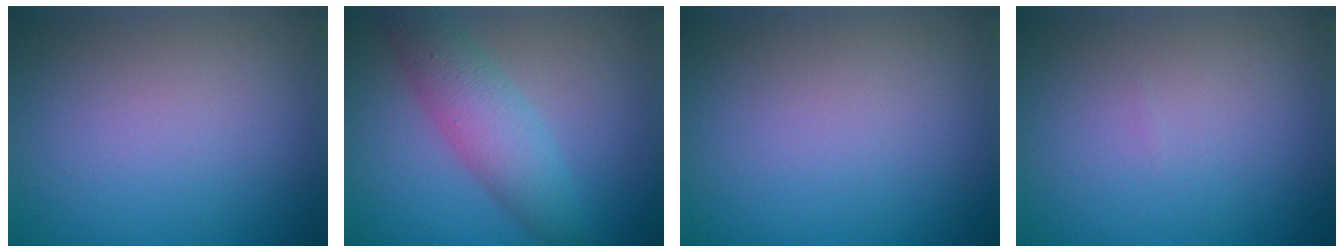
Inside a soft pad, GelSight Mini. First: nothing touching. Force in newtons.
{"total": 4.7, "press": 4.7, "slide": 0.1}
{"total": 0.0}
{"total": 0.0}